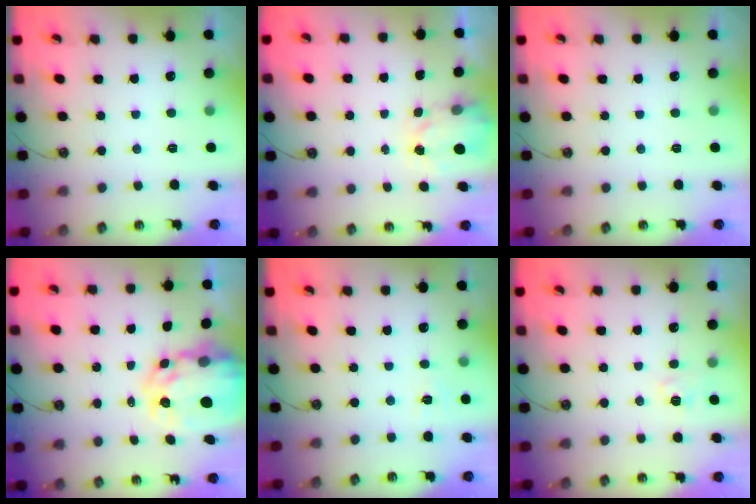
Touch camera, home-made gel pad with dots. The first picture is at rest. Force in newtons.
{"total": 2.6, "press": 2.6, "slide": 0.4}
{"total": 0.0}
{"total": 10.2, "press": 10.1, "slide": 1.0}
{"total": 4.1, "press": 4.1, "slide": 0.6}
{"total": 2.7, "press": 2.6, "slide": 0.3}